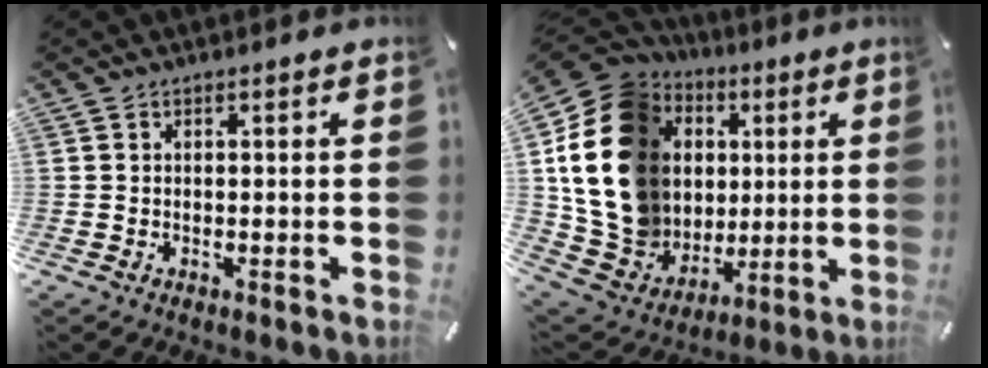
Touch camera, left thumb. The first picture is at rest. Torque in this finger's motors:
{"motor_torque": [2.56, 2.45, 2.06, -0.71, 0.76]}